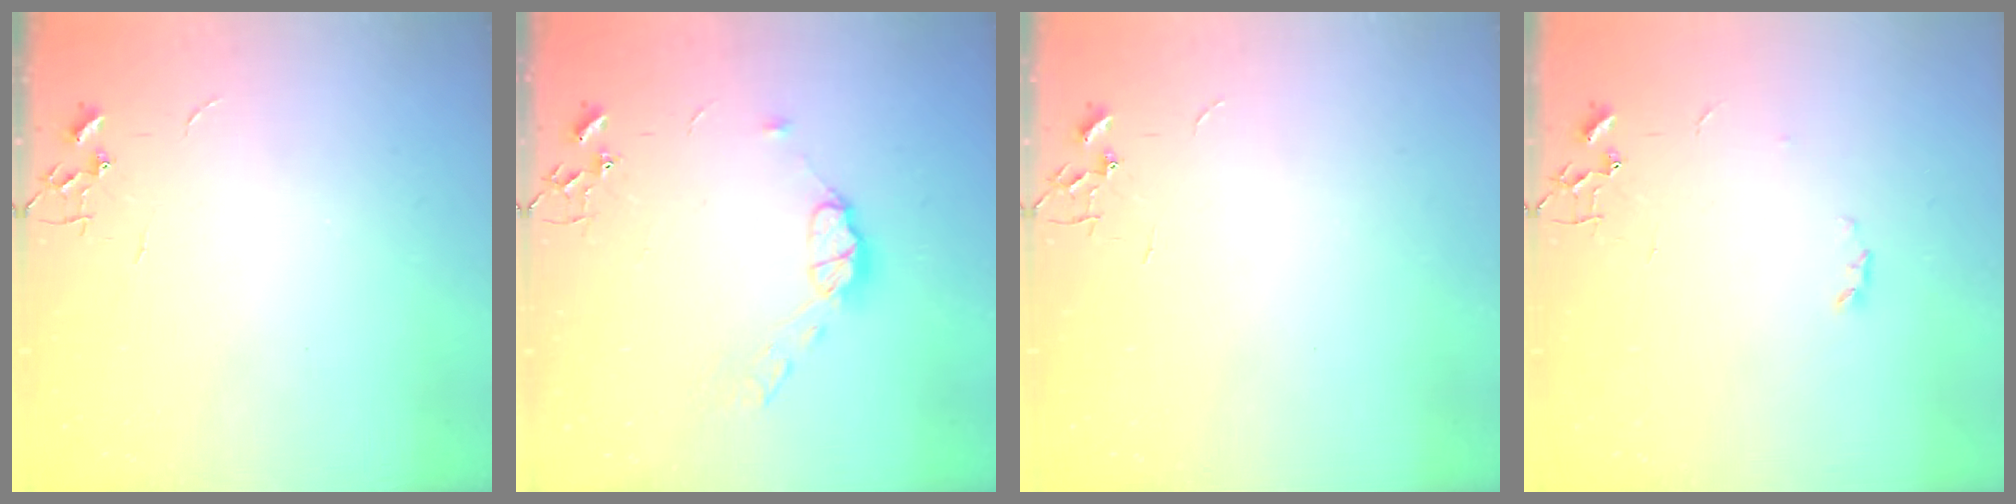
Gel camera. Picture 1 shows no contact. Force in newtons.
{"total": 8.6, "press": 8.6, "slide": 0.5}
{"total": 0.0}
{"total": 2.8, "press": 2.7, "slide": 0.5}